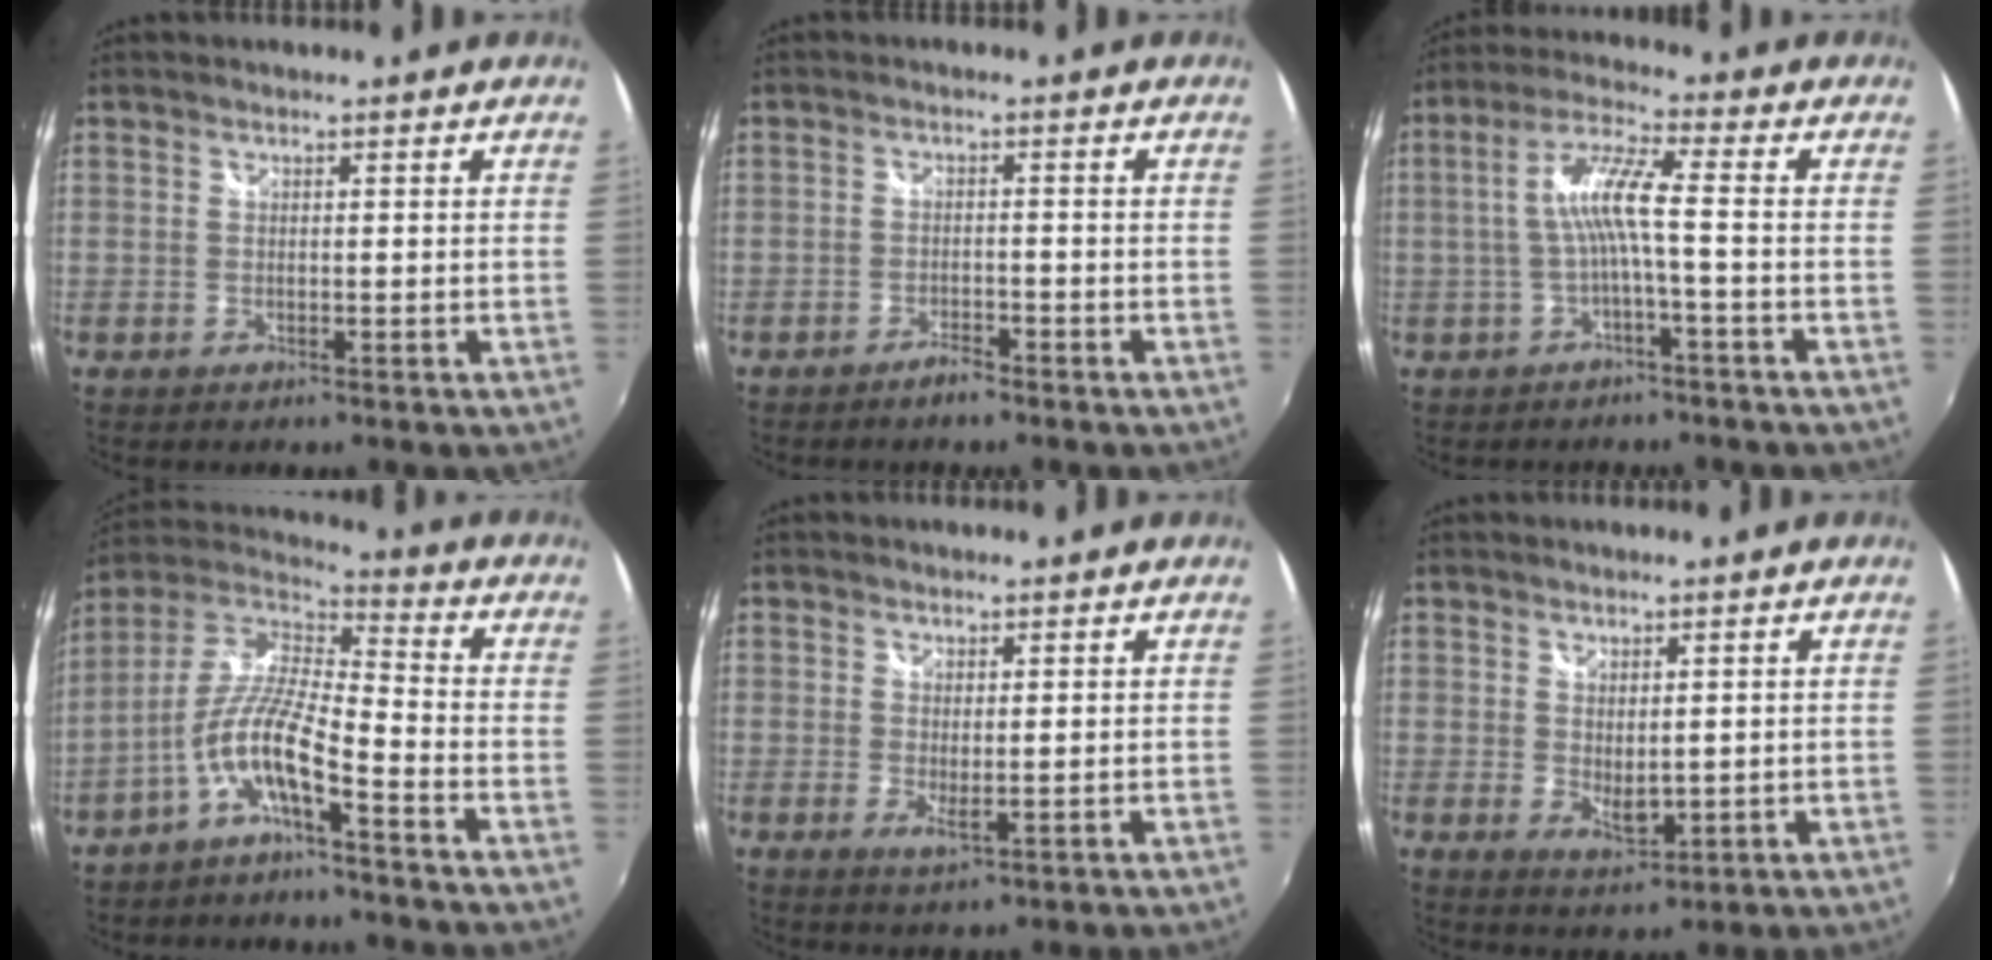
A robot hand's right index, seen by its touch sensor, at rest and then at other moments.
{"total": 2.5, "force": [-2.2, 0.6, 1.0], "torque": [-0.029, -0.001, -0.040]}
{"total": 7.0, "force": [-1.6, -0.1, 6.8], "torque": [-0.150, 0.011, -0.026]}
{"total": 10.6, "force": [-5.5, 1.8, 8.9], "torque": [-0.187, 0.007, -0.106]}
{"total": 2.2, "force": [-0.1, 0.5, 2.2], "torque": [-0.038, -0.006, 0.000]}
{"total": 3.5, "force": [0.4, 2.0, 2.9], "torque": [-0.043, -0.006, 0.013]}